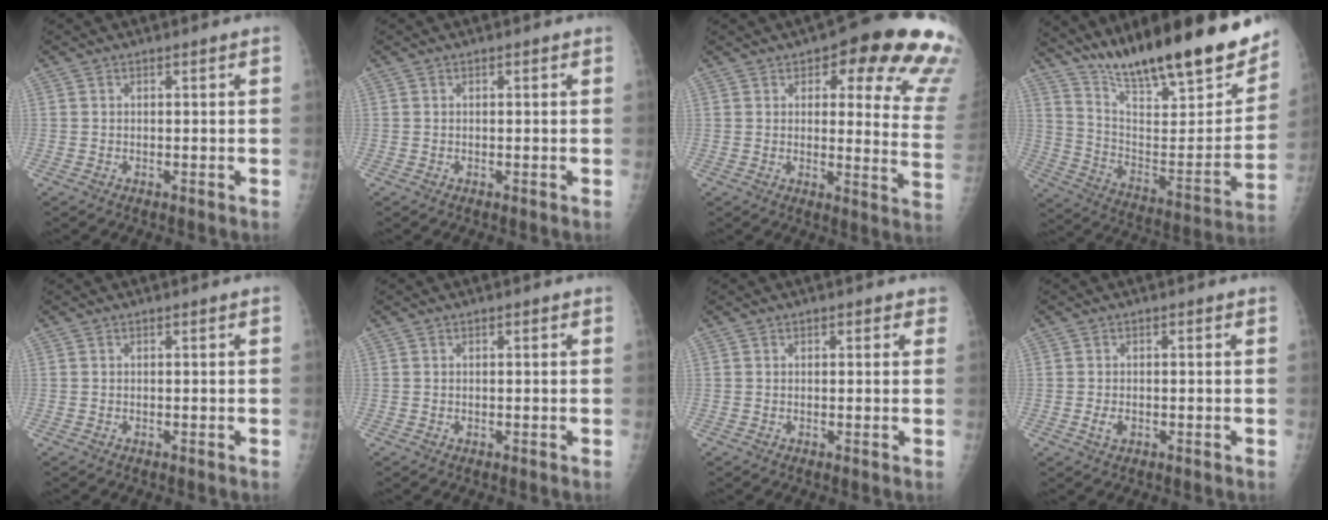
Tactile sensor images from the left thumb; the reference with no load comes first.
{"total": 0.0}
{"total": 19.6, "force": [12.0, 6.4, 14.0], "torque": [-0.115, -0.056, 0.126]}
{"total": 28.4, "force": [21.6, 6.6, 17.2], "torque": [-0.240, -0.089, 0.334]}
{"total": 0.0}
{"total": 0.0}
{"total": 1.7, "force": [1.0, 1.1, 0.8], "torque": [0.010, 0.000, 0.006]}
{"total": 2.1, "force": [-0.6, 1.4, 1.5], "torque": [-0.025, 0.000, -0.010]}